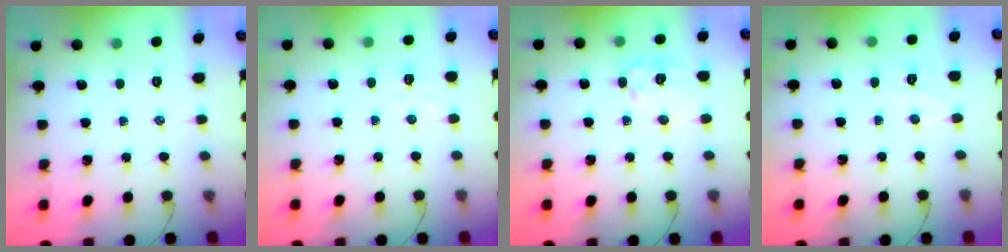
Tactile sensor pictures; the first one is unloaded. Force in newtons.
{"total": 4.0, "press": 3.9, "slide": 0.9}
{"total": 9.5, "press": 9.5, "slide": 0.2}
{"total": 4.6, "press": 4.5, "slide": 0.9}